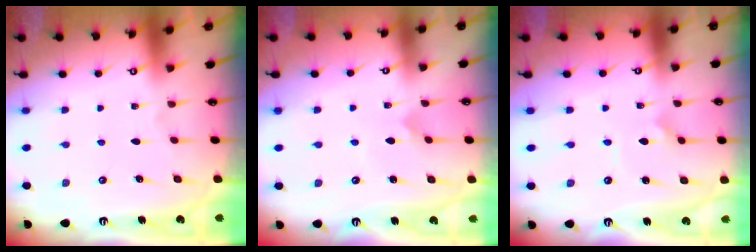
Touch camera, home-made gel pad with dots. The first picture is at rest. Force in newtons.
{"total": 2.0, "press": 2.0, "slide": 0.1}
{"total": 2.4, "press": 2.4, "slide": 0.2}